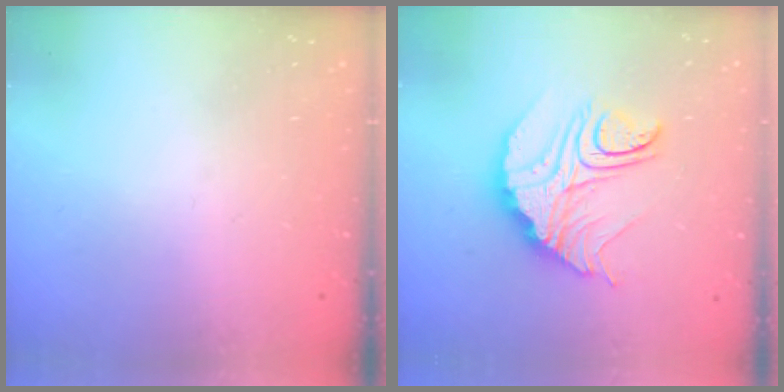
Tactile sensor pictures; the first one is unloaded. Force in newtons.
{"total": 15.0, "press": 14.9, "slide": 1.5}